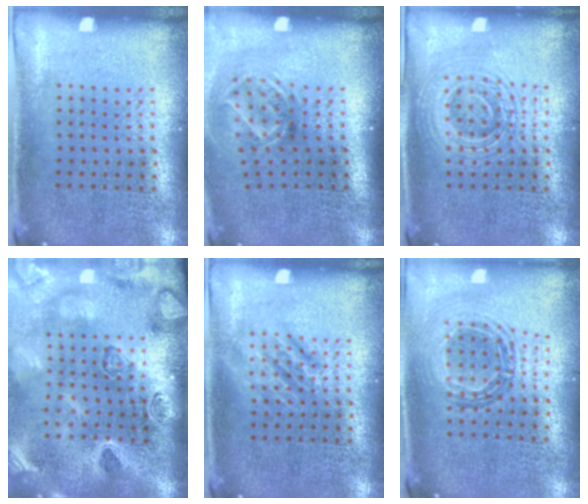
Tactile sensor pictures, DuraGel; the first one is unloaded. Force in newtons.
{"total": 1.9, "press": 1.3, "slide": 1.4}
{"total": 1.8, "press": 1.8, "slide": 0.4}
{"total": 4.3, "press": 3.3, "slide": 2.8}
{"total": 1.8, "press": 1.8, "slide": 0.3}
{"total": 0.9, "press": 0.9, "slide": 0.1}